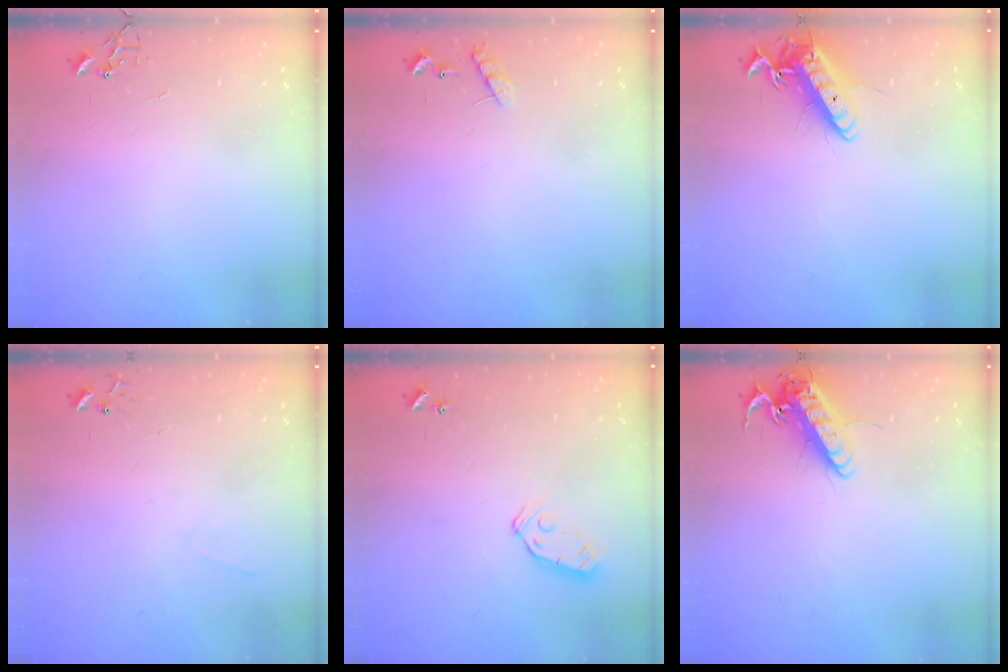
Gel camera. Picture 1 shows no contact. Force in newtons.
{"total": 6.7, "press": 6.7, "slide": 0.4}
{"total": 13.9, "press": 13.9, "slide": 1.3}
{"total": 4.4, "press": 4.4, "slide": 0.4}
{"total": 6.5, "press": 6.5, "slide": 0.4}
{"total": 13.4, "press": 13.2, "slide": 2.5}